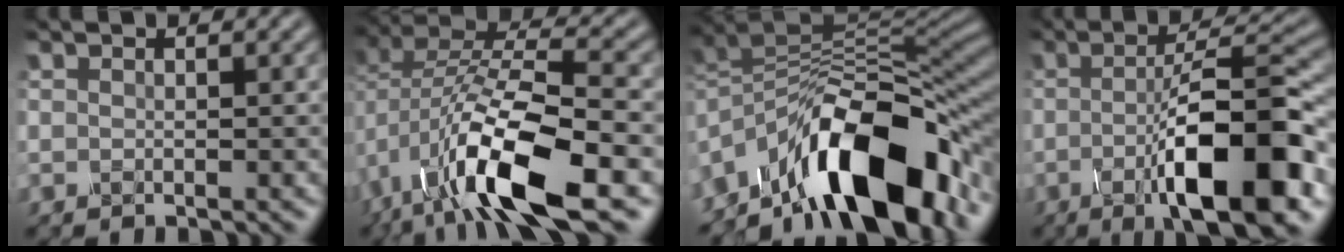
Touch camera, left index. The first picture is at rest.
{"total": 11.8, "force": [-4.5, 4.6, 9.9], "torque": [-0.199, -0.003, -0.075]}
{"total": 12.8, "force": [-7.7, 5.2, 8.8], "torque": [-0.122, 0.022, -0.136]}
{"total": 11.4, "force": [-3.0, 2.7, 10.7], "torque": [-0.159, 0.001, -0.045]}